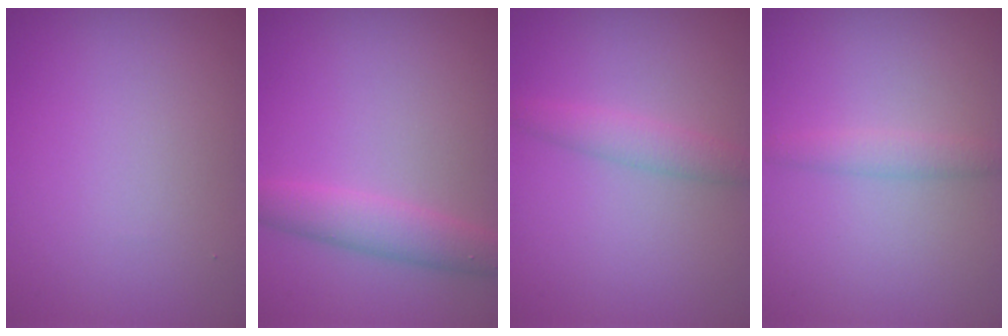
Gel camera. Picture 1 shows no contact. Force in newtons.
{"total": 3.1, "press": 3.1, "slide": 0.2}
{"total": 2.0, "press": 2.0, "slide": 0.0}
{"total": 1.4, "press": 1.4, "slide": 0.0}